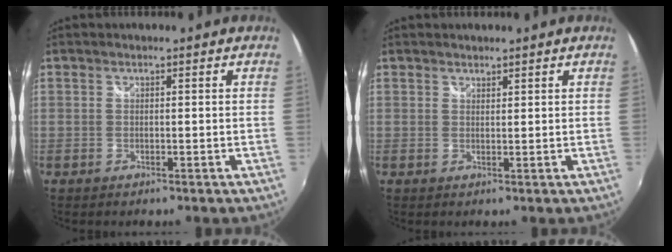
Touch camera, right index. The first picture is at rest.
{"total": 0.9, "force": [0.9, 0.3, 0.0], "torque": [0.000, 0.001, 0.016]}